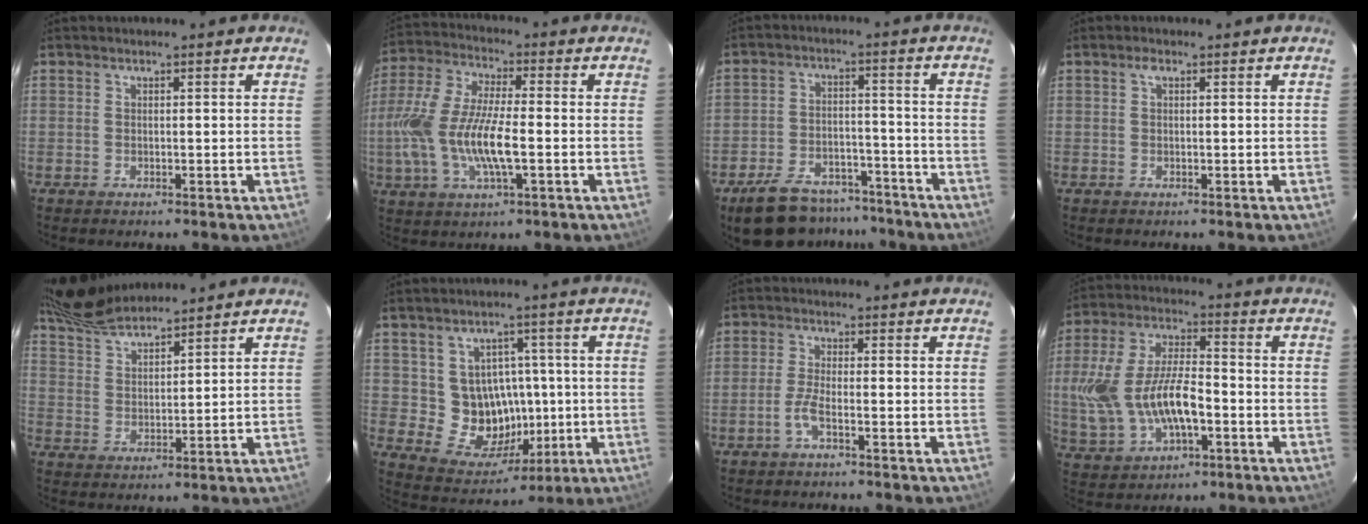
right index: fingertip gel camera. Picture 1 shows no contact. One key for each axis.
{"total": 15.9, "fx": -2.9, "fy": 5.0, "fz": 14.9, "tx": -0.310, "ty": -0.005, "tz": -0.057}
{"total": 15.5, "fx": -12.2, "fy": 7.3, "fz": 6.2, "tx": -0.142, "ty": 0.015, "tz": -0.170}
{"total": 1.2, "fx": 0.5, "fy": 0.5, "fz": 0.9, "tx": -0.015, "ty": 0.006, "tz": 0.008}
{"total": 10.5, "fx": 9.8, "fy": 1.6, "fz": 3.5, "tx": -0.077, "ty": 0.018, "tz": 0.184}
{"total": 11.7, "fx": -0.1, "fy": 10.9, "fz": 4.4, "tx": -0.087, "ty": 0.010, "tz": 0.021}
{"total": 3.1, "fx": -1.7, "fy": 0.3, "fz": 2.5, "tx": -0.063, "ty": 0.001, "tz": -0.038}
{"total": 16.7, "fx": -3.1, "fy": 8.1, "fz": 14.2, "tx": -0.309, "ty": 0.002, "tz": -0.041}